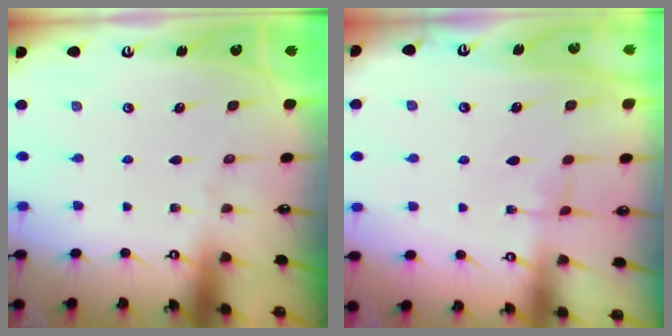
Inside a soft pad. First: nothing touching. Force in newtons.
{"total": 2.5, "press": 2.5, "slide": 0.2}